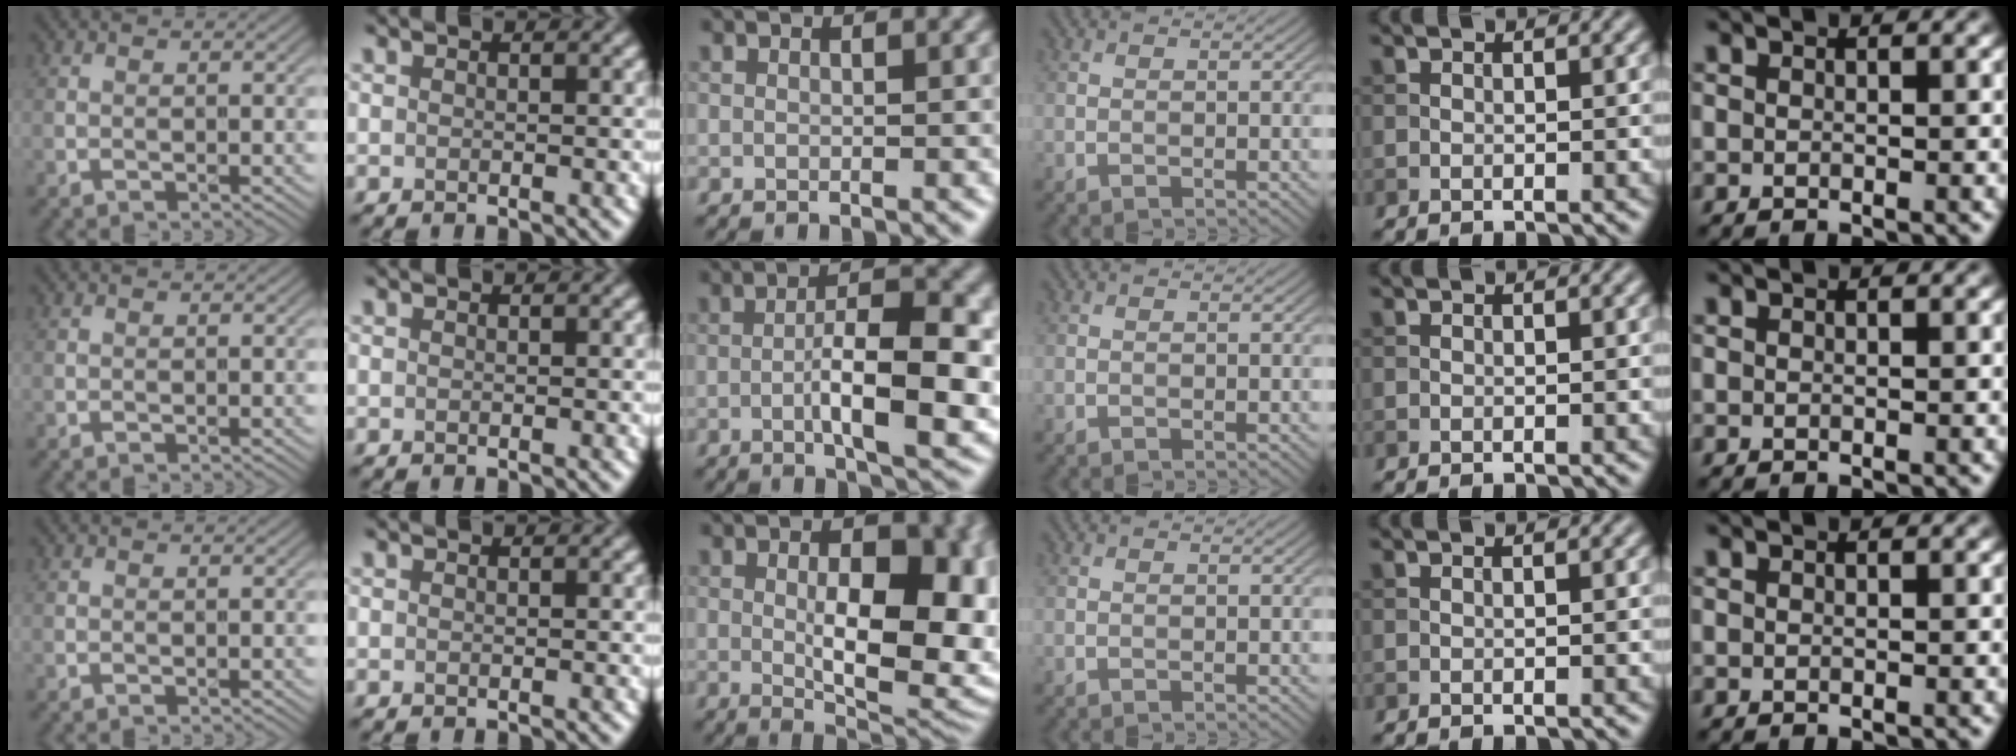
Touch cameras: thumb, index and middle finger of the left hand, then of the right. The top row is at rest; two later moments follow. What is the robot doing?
{"motion": "unscrew", "object": "dispenser bottle"}